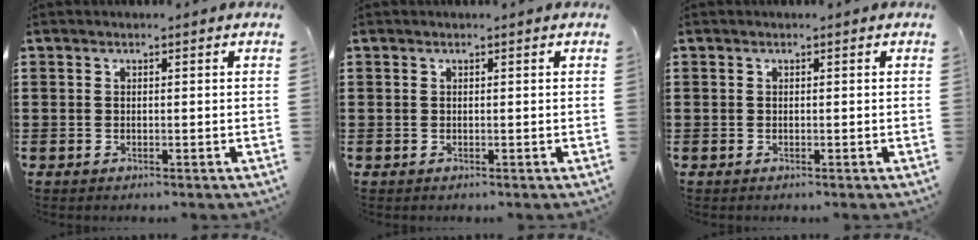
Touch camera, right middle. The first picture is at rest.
{"total": 0.0}
{"total": 0.0}